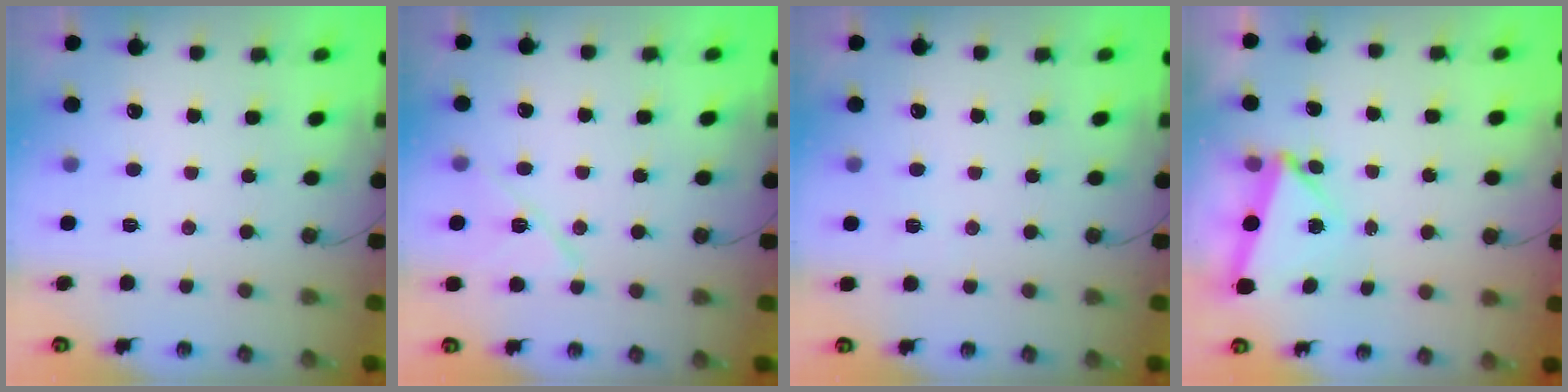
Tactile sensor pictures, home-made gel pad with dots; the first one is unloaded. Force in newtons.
{"total": 10.6, "press": 10.6, "slide": 1.1}
{"total": 2.7, "press": 2.5, "slide": 0.9}
{"total": 3.9, "press": 3.0, "slide": 2.5}